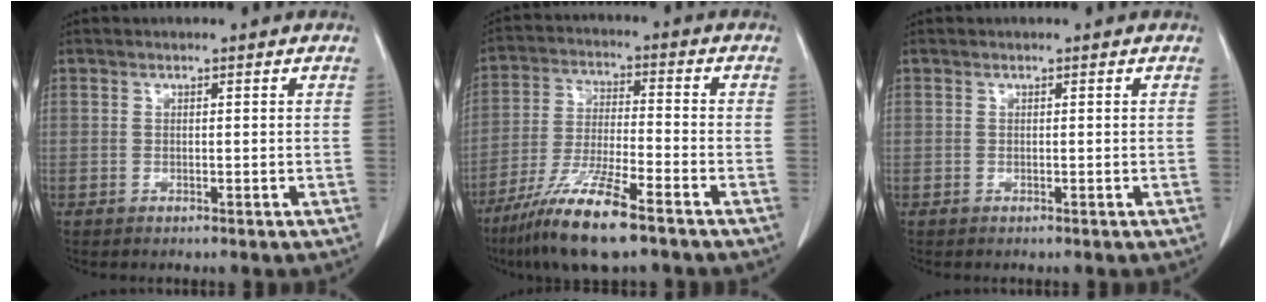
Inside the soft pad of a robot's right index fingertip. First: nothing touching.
{"total": 12.3, "force": [-8.3, 1.0, 9.1], "torque": [-0.183, -0.031, -0.153]}
{"total": 0.0}